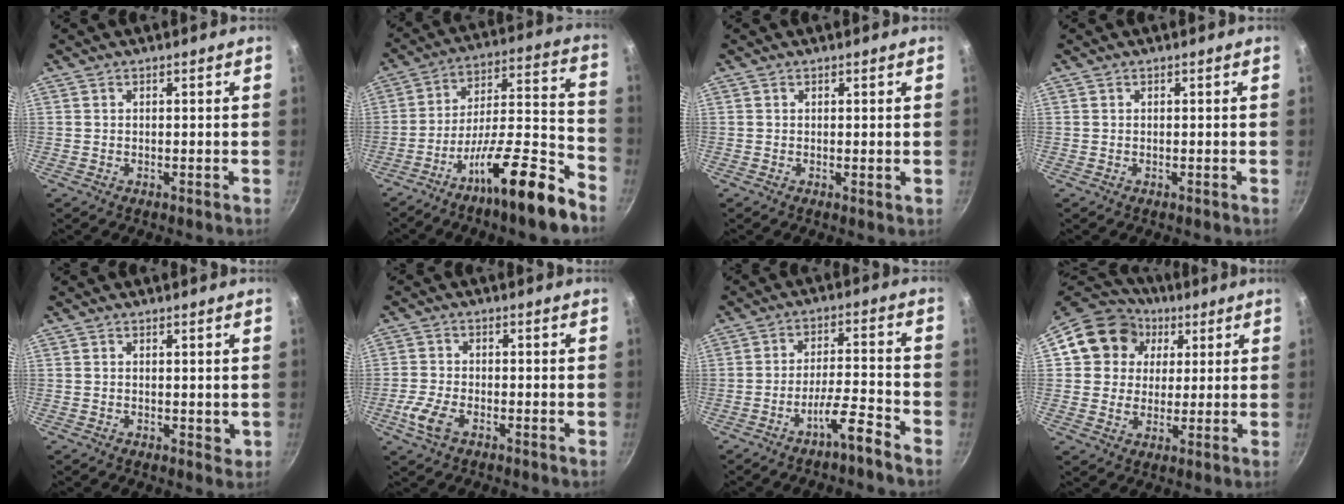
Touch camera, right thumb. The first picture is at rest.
{"total": 19.0, "force": [-12.2, 3.7, 14.1], "torque": [-0.196, 0.094, -0.210]}
{"total": 0.6, "force": [0.2, 0.2, 0.6], "torque": [-0.010, -0.003, 0.002]}
{"total": 0.0}
{"total": 1.8, "force": [0.4, 1.0, 1.4], "torque": [-0.015, -0.002, 0.007]}
{"total": 5.3, "force": [-2.3, 2.6, 3.9], "torque": [-0.087, 0.009, -0.051]}
{"total": 6.8, "force": [-4.9, 0.5, 4.6], "torque": [-0.082, 0.041, -0.082]}
{"total": 14.1, "force": [4.3, 12.3, 5.3], "torque": [-0.068, 0.016, 0.063]}